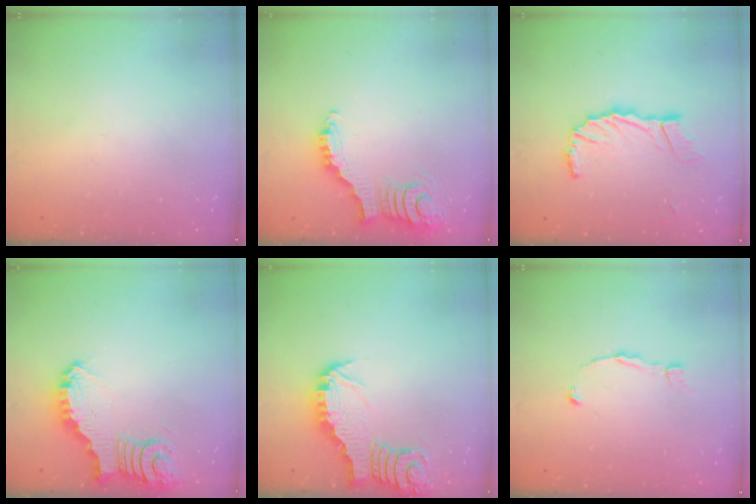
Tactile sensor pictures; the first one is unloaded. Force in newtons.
{"total": 3.9, "press": 3.9, "slide": 0.6}
{"total": 11.6, "press": 11.6, "slide": 1.2}
{"total": 3.8, "press": 3.8, "slide": 0.3}
{"total": 3.2, "press": 3.2, "slide": 0.4}
{"total": 1.5, "press": 1.5, "slide": 0.1}